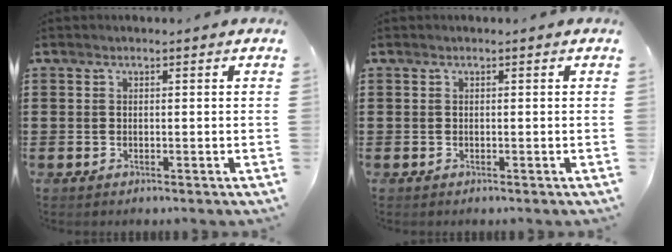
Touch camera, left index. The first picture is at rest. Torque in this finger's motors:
{"motor_torque": [0.00, 0.00, 0.00, 0.00]}